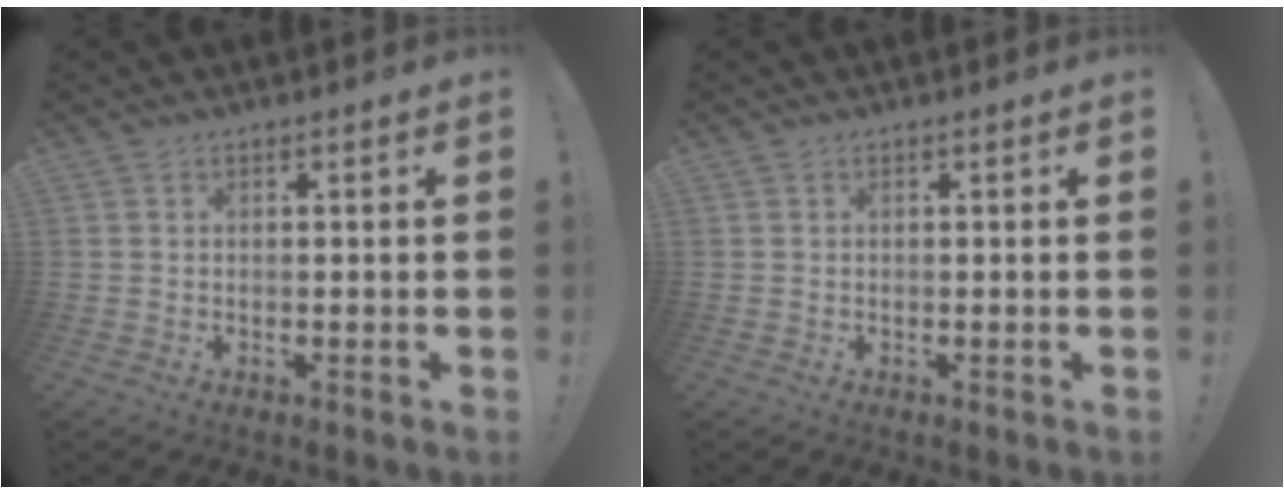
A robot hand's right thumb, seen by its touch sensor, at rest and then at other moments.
{"total": 0.0}